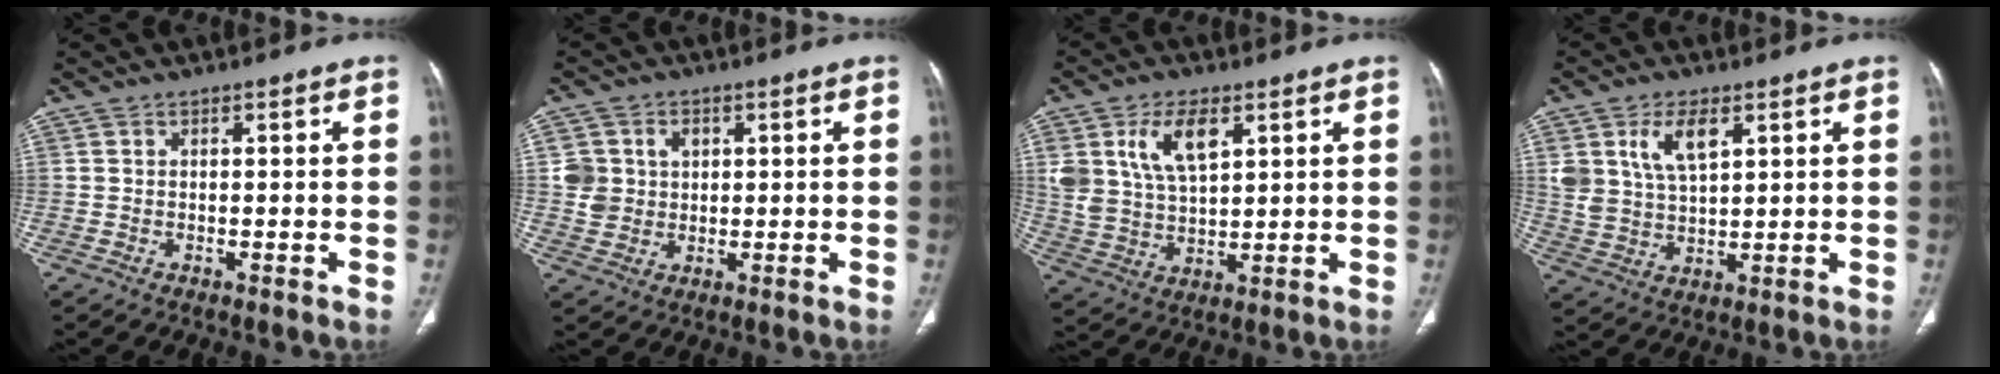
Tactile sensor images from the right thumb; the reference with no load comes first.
{"total": 6.4, "force": [1.5, 5.8, 2.4], "torque": [-0.018, -0.004, 0.032]}
{"total": 10.9, "force": [4.7, 5.8, 8.0], "torque": [-0.142, -0.015, 0.096]}
{"total": 8.6, "force": [3.8, 4.5, 6.3], "torque": [-0.109, -0.015, 0.080]}